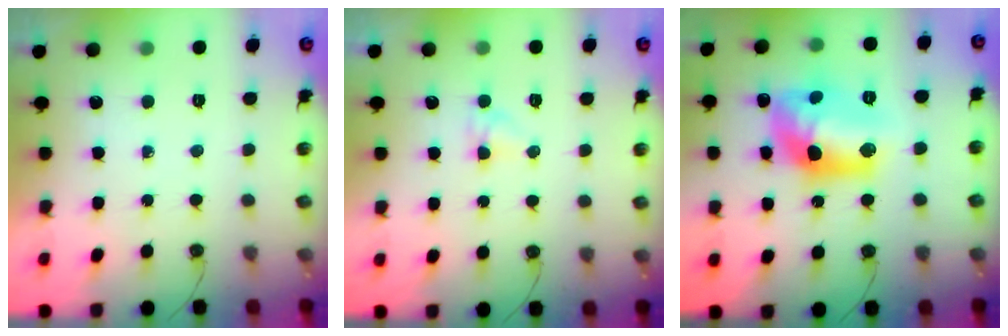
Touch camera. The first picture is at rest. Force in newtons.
{"total": 2.5, "press": 2.5, "slide": 0.3}
{"total": 15.2, "press": 15.1, "slide": 1.1}